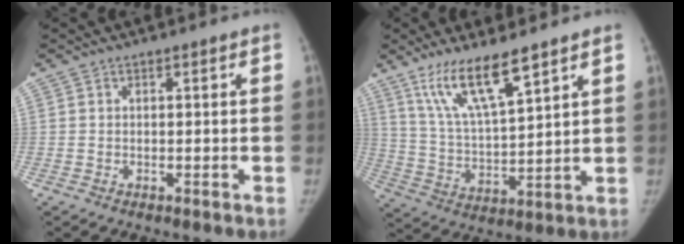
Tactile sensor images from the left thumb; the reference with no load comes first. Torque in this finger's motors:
{"motor_torque": [0.20, 0.21, 1.48, -0.80, 0.18]}